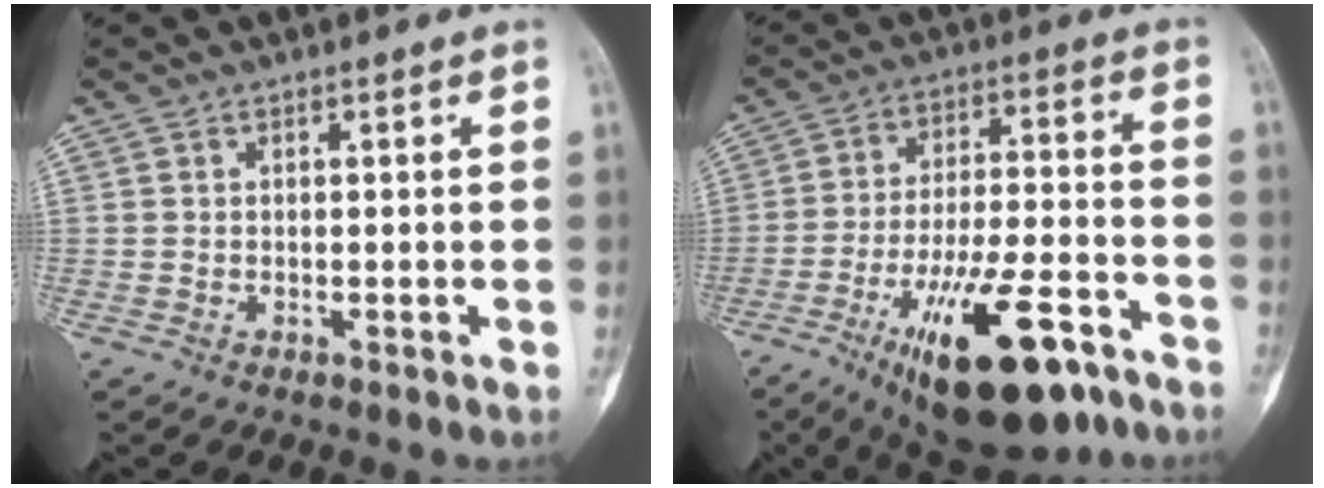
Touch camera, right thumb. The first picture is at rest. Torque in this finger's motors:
{"motor_torque": [0.67, 0.70, 1.87, -0.88, 0.56]}